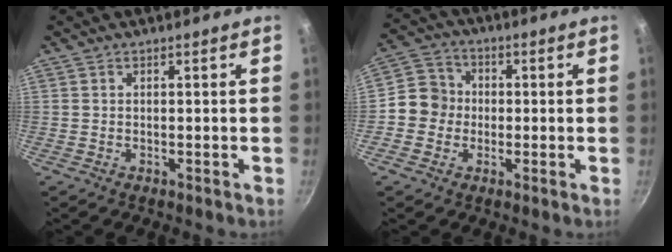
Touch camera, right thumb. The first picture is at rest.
{"total": 7.4, "force": [-0.8, 6.8, 2.6], "torque": [-0.011, 0.018, -0.035]}